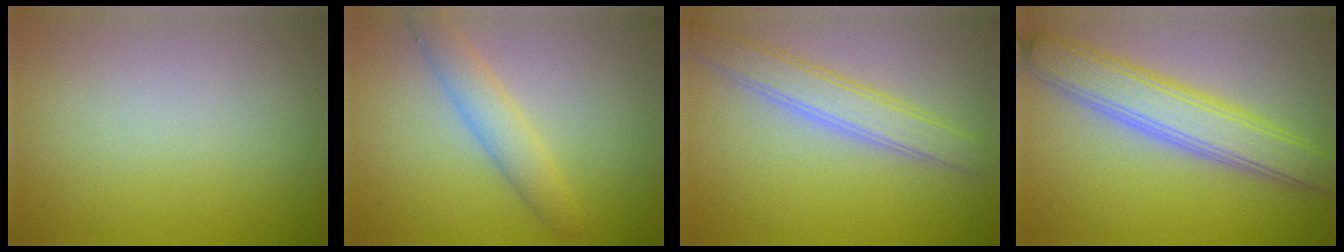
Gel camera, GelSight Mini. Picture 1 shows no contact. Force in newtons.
{"total": 3.0, "press": 3.0, "slide": 0.3}
{"total": 3.8, "press": 3.8, "slide": 0.2}
{"total": 6.1, "press": 6.1, "slide": 0.4}